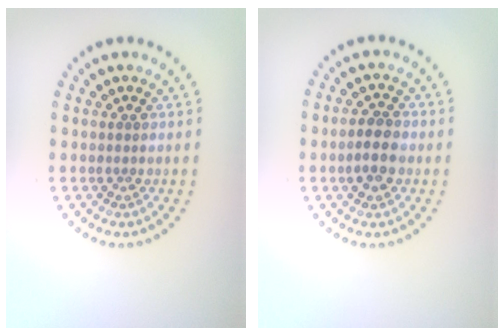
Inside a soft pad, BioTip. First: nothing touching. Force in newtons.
{"total": 2.8, "press": 2.8, "slide": 0.4}